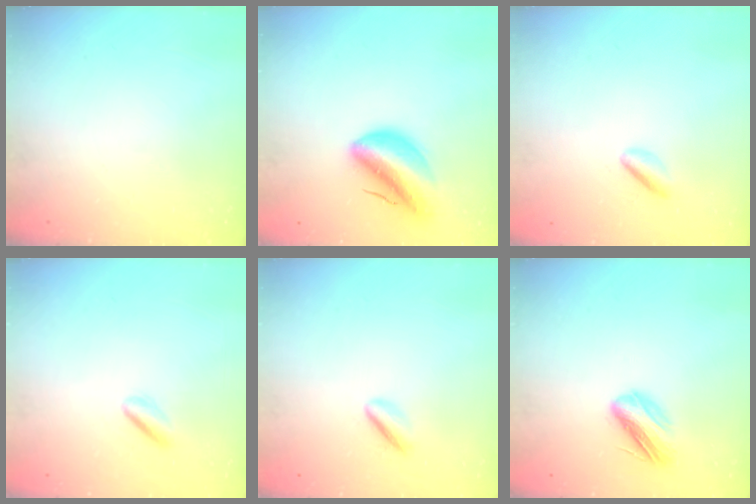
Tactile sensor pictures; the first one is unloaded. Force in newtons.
{"total": 8.4, "press": 7.9, "slide": 3.0}
{"total": 2.9, "press": 2.6, "slide": 1.2}
{"total": 2.4, "press": 2.2, "slide": 0.8}
{"total": 1.9, "press": 1.9, "slide": 0.4}
{"total": 7.3, "press": 7.3, "slide": 0.9}